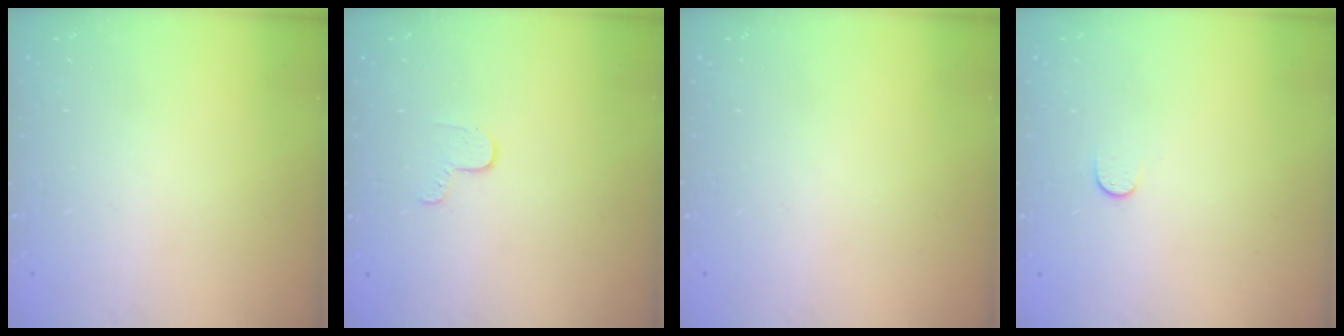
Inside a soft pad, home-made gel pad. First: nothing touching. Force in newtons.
{"total": 3.7, "press": 3.6, "slide": 0.3}
{"total": 0.0}
{"total": 3.9, "press": 3.9, "slide": 0.5}